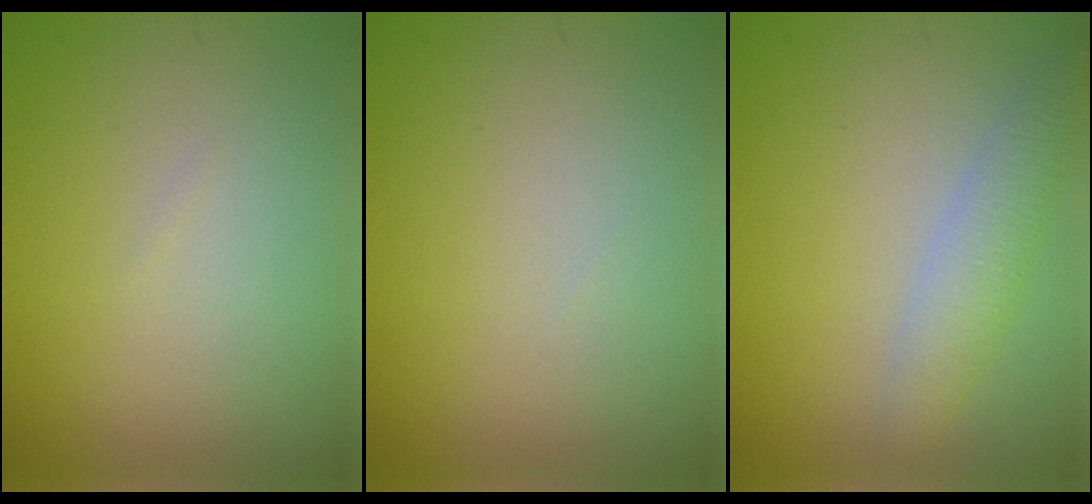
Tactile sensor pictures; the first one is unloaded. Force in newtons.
{"total": 0.0}
{"total": 2.9, "press": 2.9, "slide": 0.2}